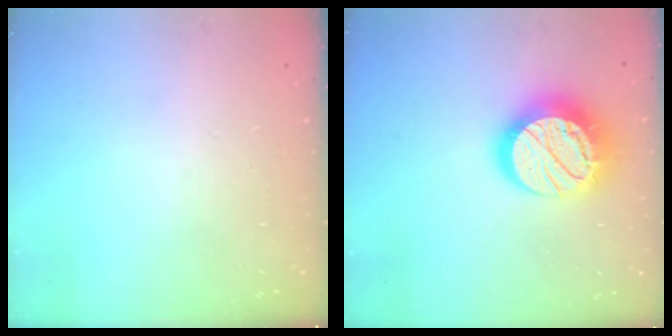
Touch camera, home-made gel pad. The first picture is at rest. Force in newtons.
{"total": 19.7, "press": 19.7, "slide": 1.3}